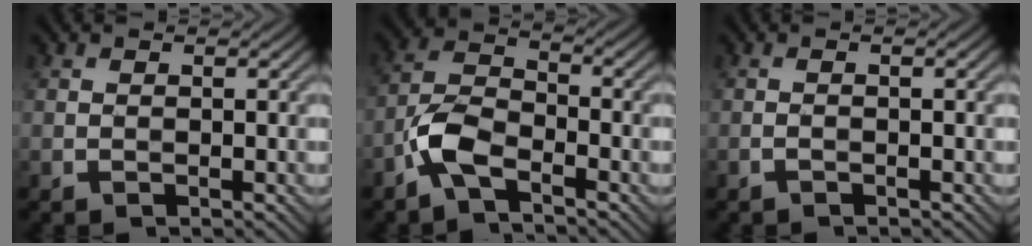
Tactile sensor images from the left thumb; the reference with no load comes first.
{"total": 5.8, "force": [-3.7, 2.2, 4.0], "torque": [-0.088, 0.004, -0.089]}
{"total": 1.8, "force": [-0.2, 0.2, 1.7], "torque": [-0.028, 0.006, -0.010]}